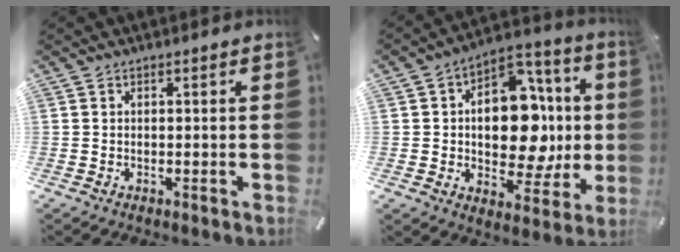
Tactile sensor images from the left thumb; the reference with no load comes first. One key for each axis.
{"total": 17.3, "fx": 0.1, "fy": 11.5, "fz": 12.8, "tx": -0.185, "ty": -0.010, "tz": 0.007}